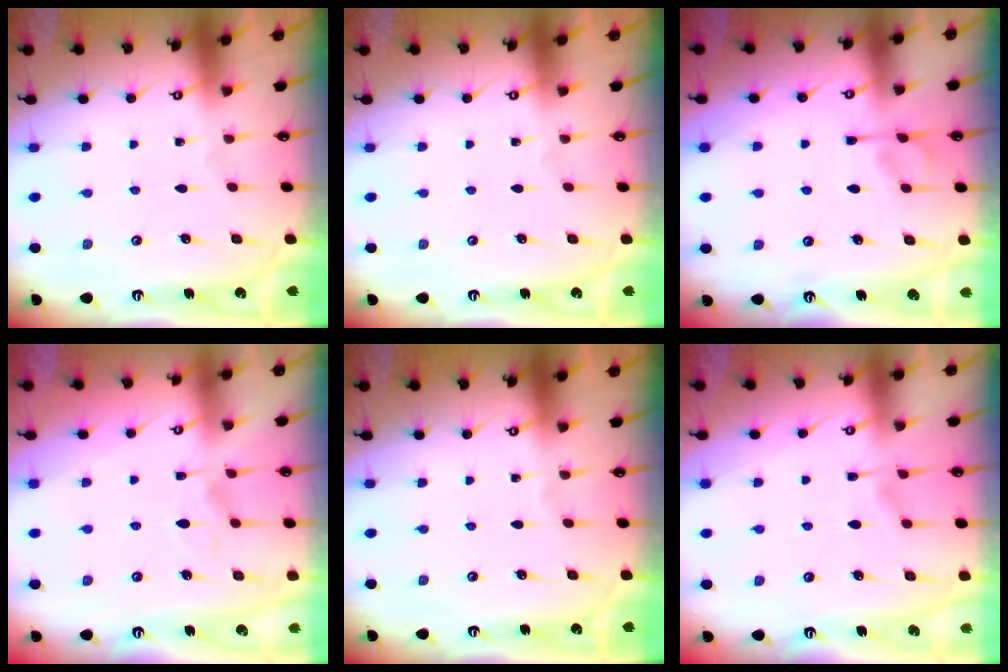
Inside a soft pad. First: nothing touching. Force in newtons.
{"total": 0.0}
{"total": 5.4, "press": 5.3, "slide": 0.7}
{"total": 0.9, "press": 0.1, "slide": 0.9}
{"total": 0.0}
{"total": 1.3, "press": 0.3, "slide": 1.2}